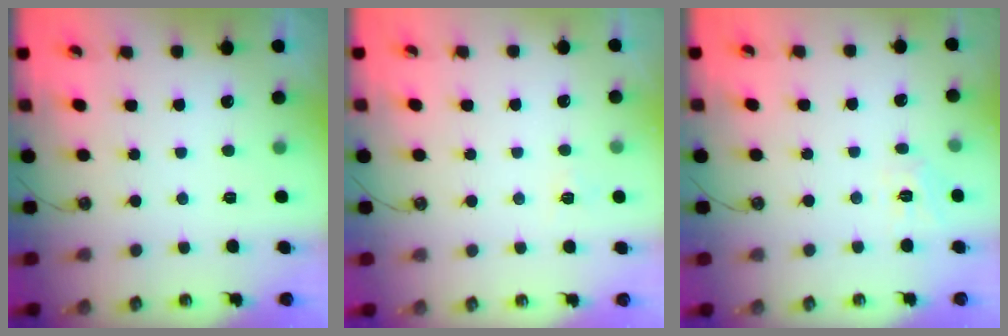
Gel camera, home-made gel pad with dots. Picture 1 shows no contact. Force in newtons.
{"total": 3.9, "press": 3.9, "slide": 0.5}
{"total": 5.8, "press": 5.8, "slide": 0.5}